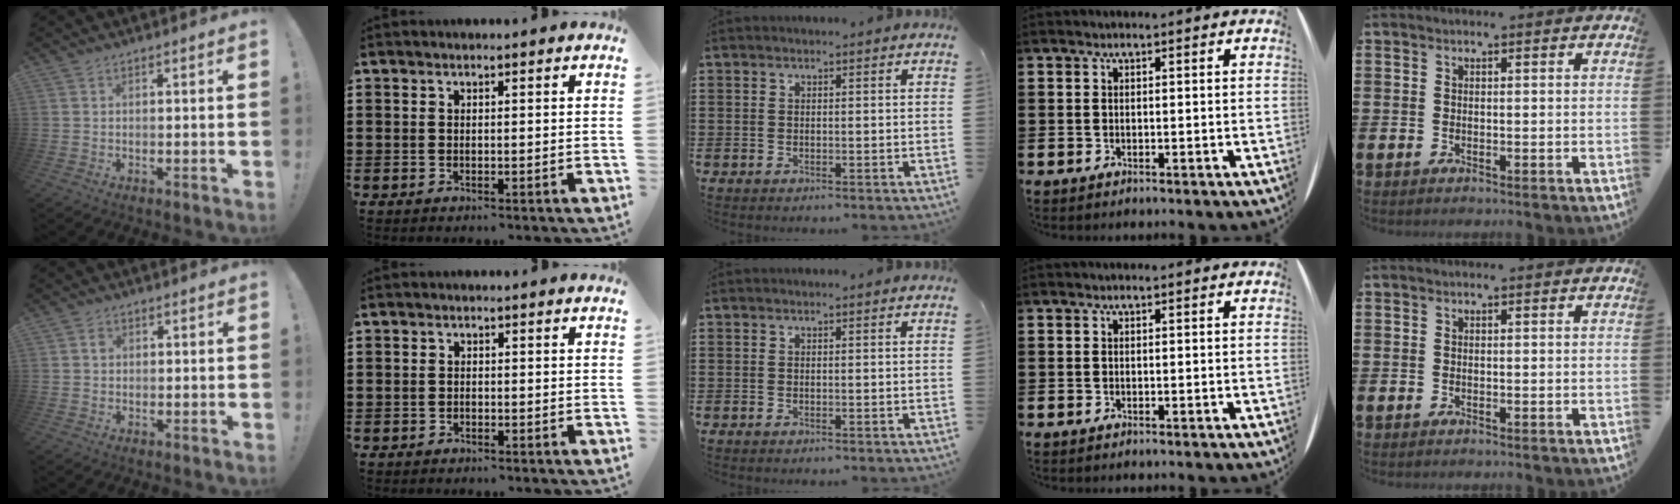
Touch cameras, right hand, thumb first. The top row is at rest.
{"thumb": {"total": 1.8, "force": [0.1, 1.6, 0.6], "torque": [0.000, 0.000, -0.001]}, "index": {"total": 0.7, "force": [-0.5, 0.4, 0.1], "torque": [-0.002, 0.000, -0.012]}}